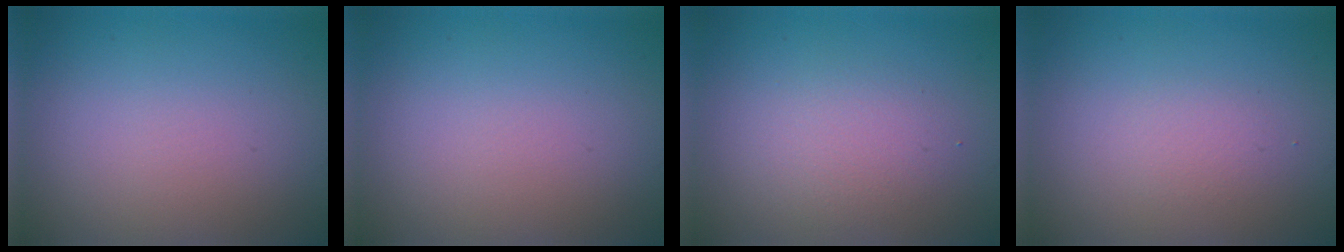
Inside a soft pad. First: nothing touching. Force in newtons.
{"total": 0.0}
{"total": 2.2, "press": 2.2, "slide": 0.2}
{"total": 0.9, "press": 0.9, "slide": 0.2}